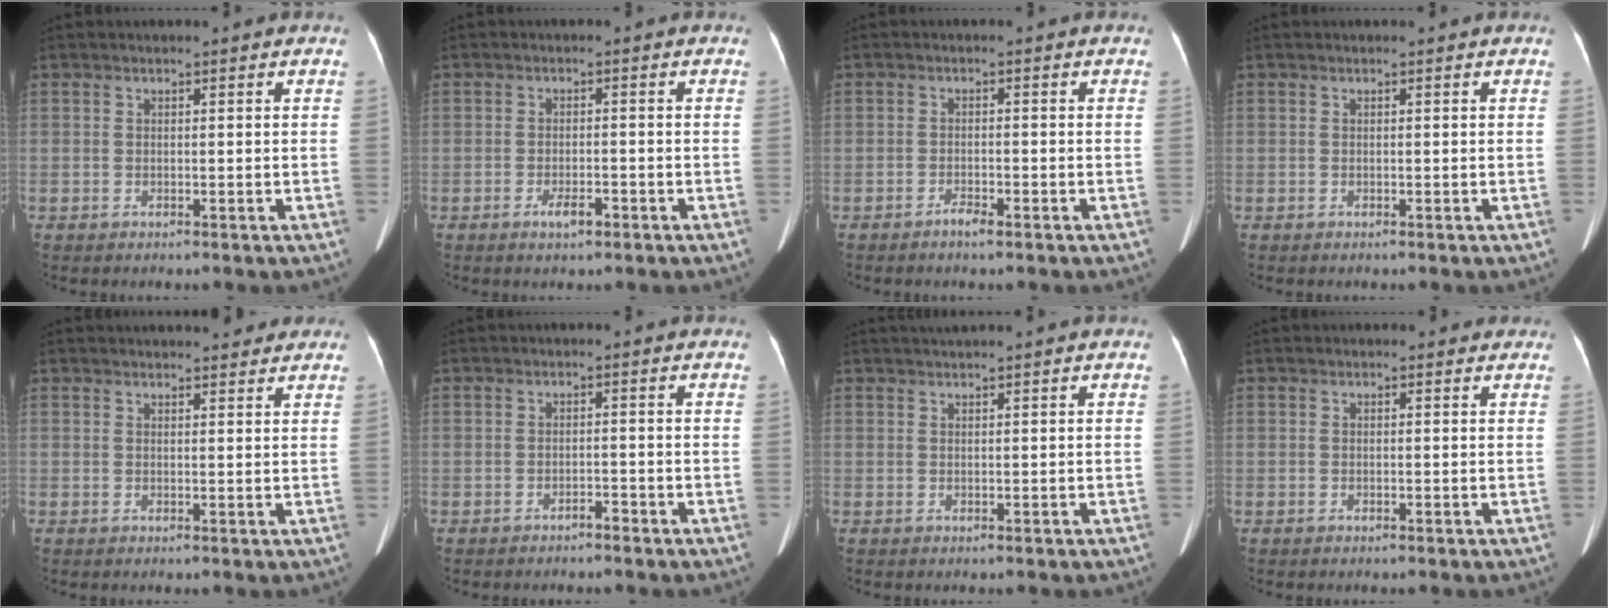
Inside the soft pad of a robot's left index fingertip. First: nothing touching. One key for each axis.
{"total": 2.6, "fx": -1.5, "fy": 0.8, "fz": 1.9, "tx": -0.033, "ty": 0.000, "tz": -0.025}
{"total": 1.7, "fx": -1.3, "fy": 0.2, "fz": 1.0, "tx": -0.022, "ty": -0.002, "tz": -0.022}
{"total": 0.0}
{"total": 5.9, "fx": 5.3, "fy": 1.4, "fz": 2.1, "tx": -0.021, "ty": 0.018, "tz": 0.062}
{"total": 1.1, "fx": -1.0, "fy": 0.3, "fz": 0.4, "tx": -0.007, "ty": 0.001, "tz": -0.014}
{"total": 1.3, "fx": 1.1, "fy": -0.3, "fz": 0.6, "tx": -0.012, "ty": 0.013, "tz": 0.026}
{"total": 1.0, "fx": 0.7, "fy": 0.6, "fz": 0.1, "tx": -0.001, "ty": 0.000, "tz": 0.000}